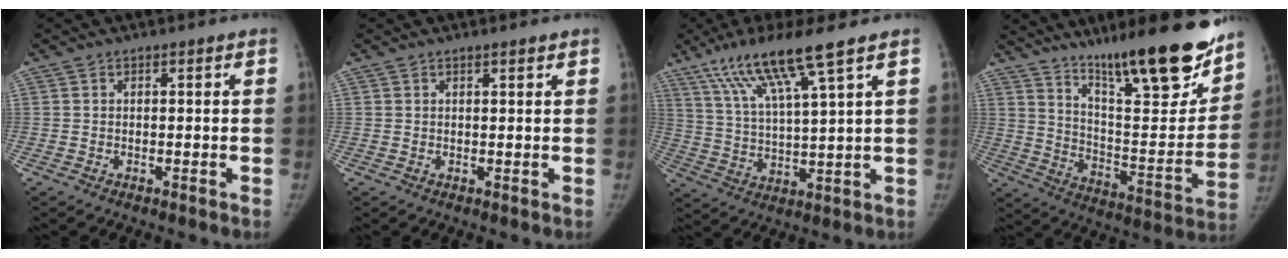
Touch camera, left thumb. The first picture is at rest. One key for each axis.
{"total": 1.1, "fx": 0.9, "fy": 0.2, "fz": 0.6, "tx": -0.008, "ty": -0.005, "tz": 0.015}
{"total": 13.2, "fx": 8.3, "fy": 0.6, "fz": 10.3, "tx": -0.200, "ty": -0.028, "tz": 0.162}
{"total": 26.1, "fx": 18.4, "fy": 5.4, "fz": 17.7, "tx": -0.232, "ty": -0.099, "tz": 0.294}